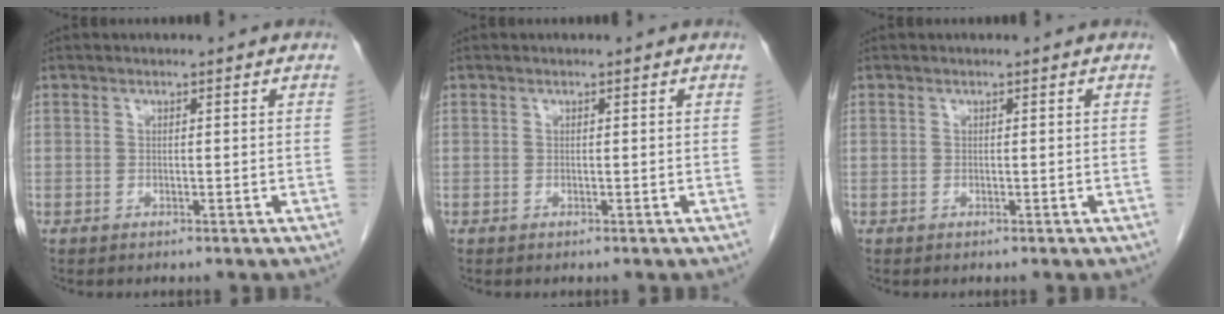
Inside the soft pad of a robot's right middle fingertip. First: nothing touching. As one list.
[{"total": 0.0}, {"total": 0.0}]